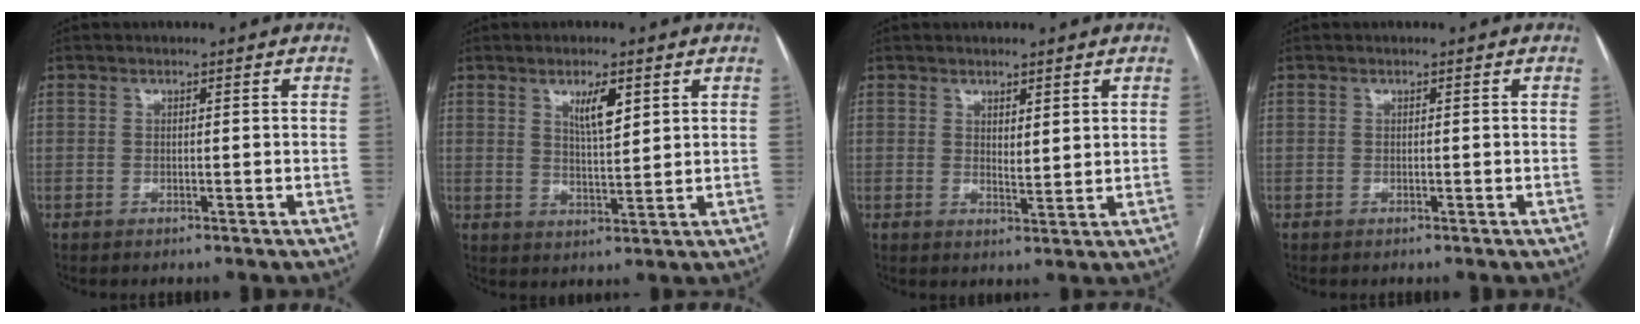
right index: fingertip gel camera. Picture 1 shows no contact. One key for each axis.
{"total": 5.0, "fx": 2.5, "fy": 1.1, "fz": 4.2, "tx": -0.074, "ty": -0.004, "tz": 0.047}
{"total": 2.4, "fx": 1.3, "fy": 0.7, "fz": 1.8, "tx": -0.033, "ty": -0.010, "tz": 0.028}
{"total": 0.0}